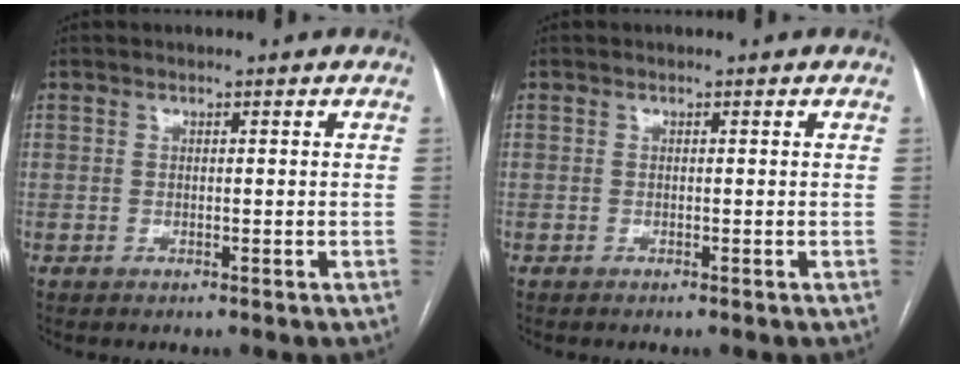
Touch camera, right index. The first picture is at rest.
{"total": 0.0}